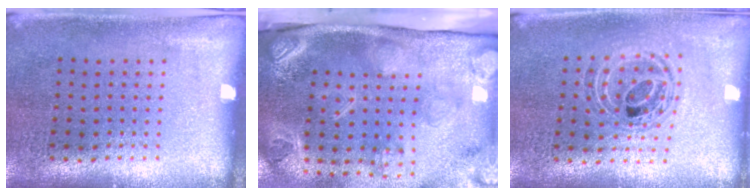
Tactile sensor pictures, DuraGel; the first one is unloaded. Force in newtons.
{"total": 4.6, "press": 3.2, "slide": 3.2}
{"total": 0.8, "press": 0.8, "slide": 0.1}